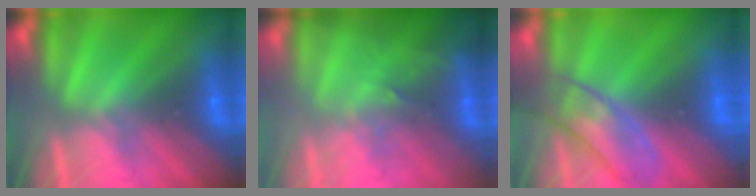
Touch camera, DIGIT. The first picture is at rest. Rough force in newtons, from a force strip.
{"total": 2.7}
{"total": 2.9}